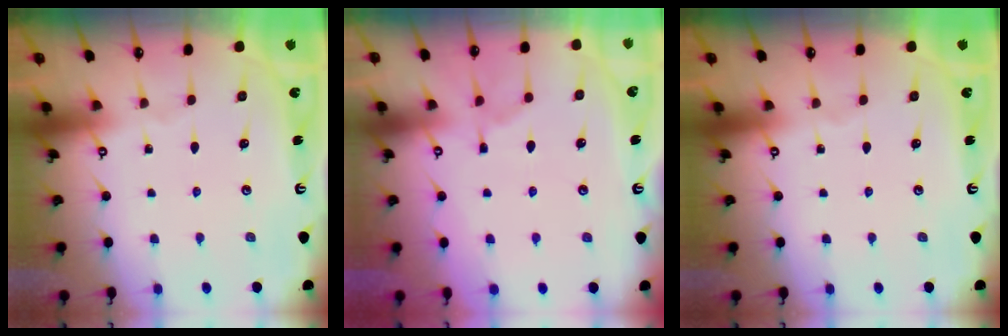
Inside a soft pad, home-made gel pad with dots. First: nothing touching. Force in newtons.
{"total": 1.6, "press": 0.8, "slide": 1.4}
{"total": 0.0}